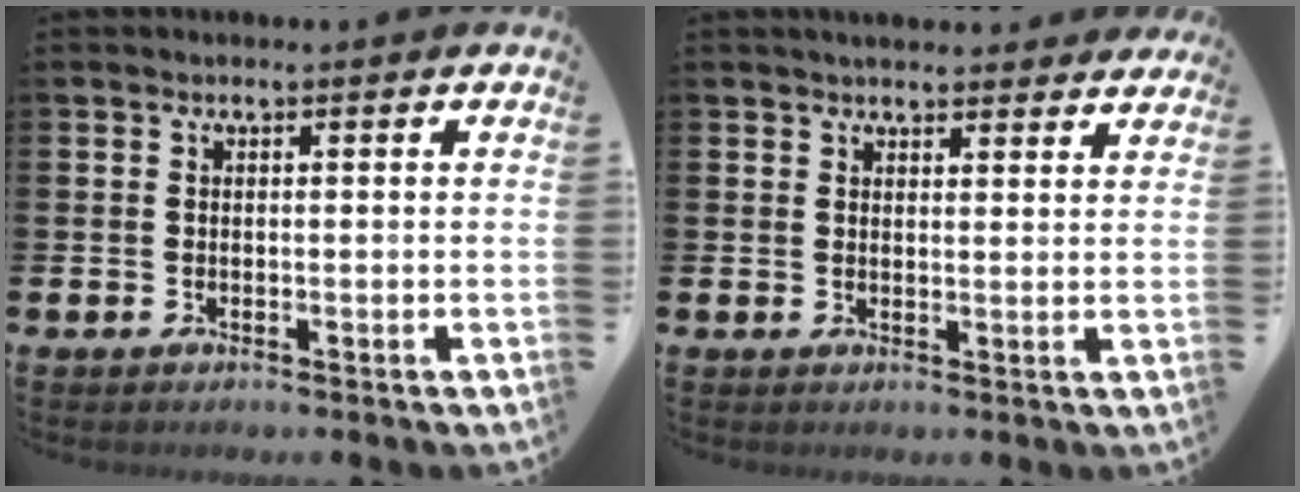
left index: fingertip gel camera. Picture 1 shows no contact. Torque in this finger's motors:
{"motor_torque": [0.92, -1.22, 0.16, 0.02]}